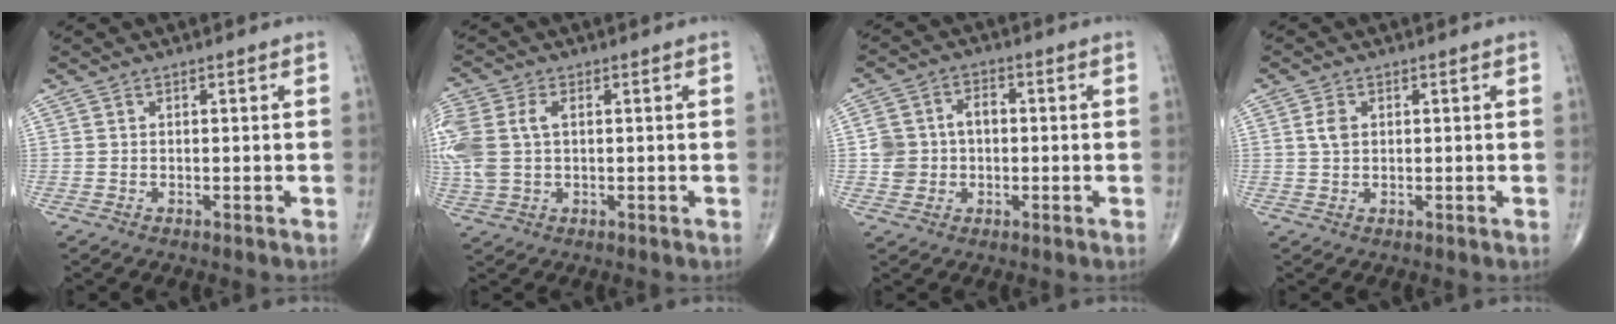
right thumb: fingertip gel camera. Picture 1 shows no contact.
{"total": 11.2, "force": [1.3, 7.3, 8.5], "torque": [-0.235, 0.015, 0.029]}
{"total": 7.1, "force": [-0.2, 6.0, 3.8], "torque": [-0.054, 0.025, -0.008]}
{"total": 2.4, "force": [0.6, 1.6, 1.7], "torque": [-0.033, 0.001, 0.011]}